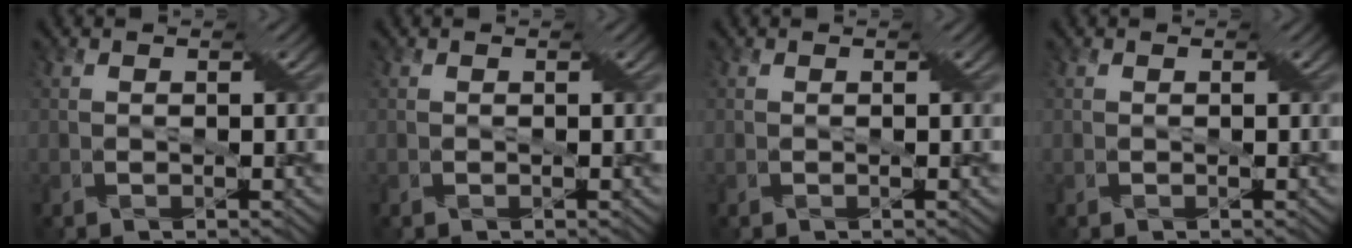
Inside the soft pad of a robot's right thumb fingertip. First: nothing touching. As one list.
[{"total": 0.0}, {"total": 0.0}, {"total": 0.0}]